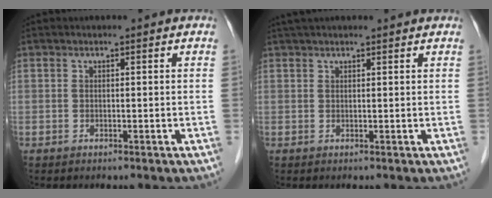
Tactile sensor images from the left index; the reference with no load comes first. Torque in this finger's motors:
{"motor_torque": [-0.03, -1.72, 0.66, 0.11]}